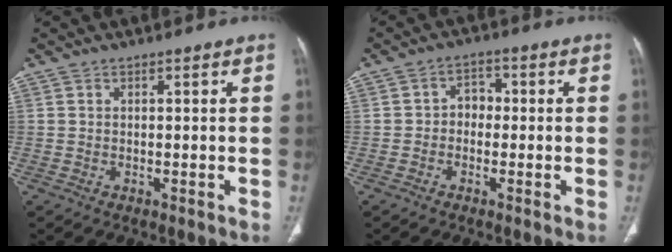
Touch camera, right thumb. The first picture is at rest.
{"total": 3.6, "force": [-0.5, 2.9, 2.1], "torque": [-0.013, 0.018, -0.021]}